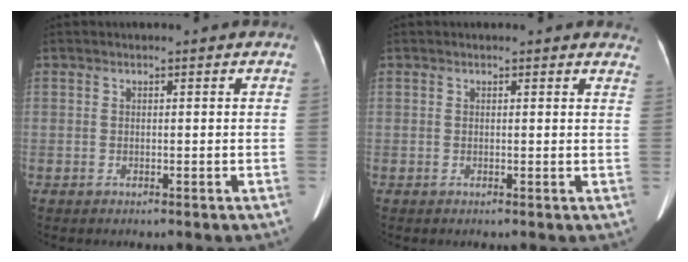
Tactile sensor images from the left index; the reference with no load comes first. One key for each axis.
{"total": 3.8, "fx": 3.6, "fy": 1.1, "fz": 0.7, "tx": 0.007, "ty": -0.010, "tz": 0.012}